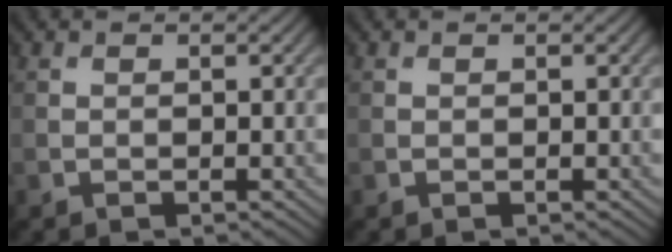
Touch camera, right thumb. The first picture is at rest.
{"total": 0.0}